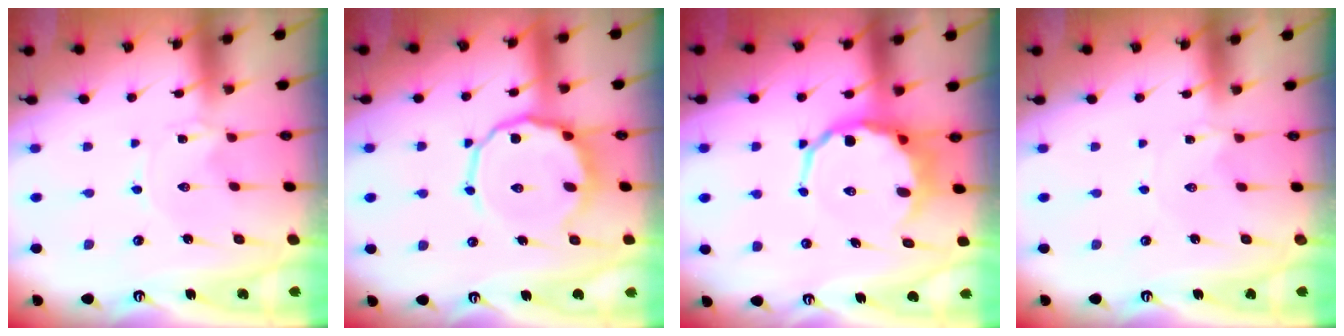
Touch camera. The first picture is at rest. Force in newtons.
{"total": 10.9, "press": 10.7, "slide": 2.3}
{"total": 8.7, "press": 8.4, "slide": 2.5}
{"total": 1.0, "press": 1.0, "slide": 0.2}